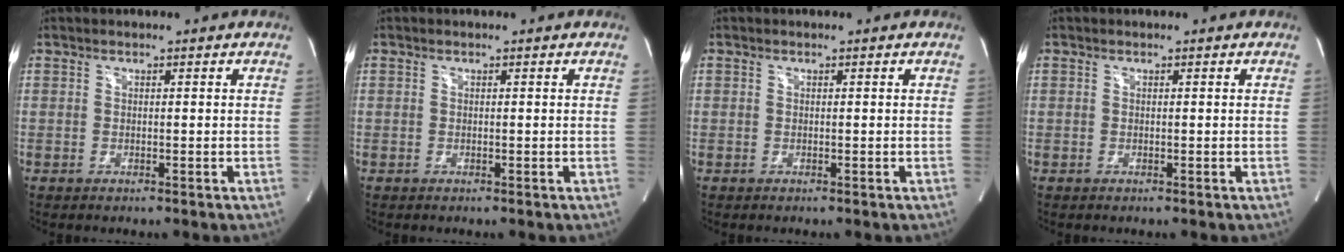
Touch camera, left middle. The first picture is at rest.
{"total": 0.0}
{"total": 0.0}
{"total": 0.0}